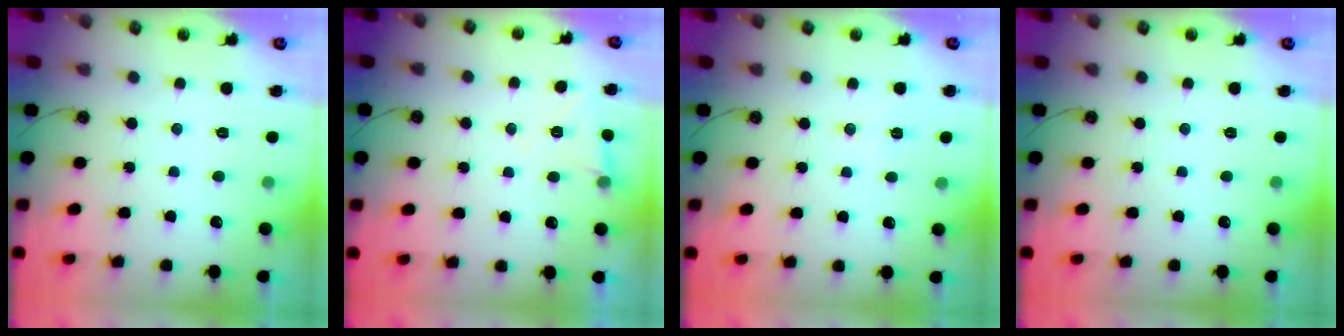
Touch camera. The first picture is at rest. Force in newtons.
{"total": 4.6, "press": 4.5, "slide": 1.0}
{"total": 6.0, "press": 4.0, "slide": 4.5}
{"total": 0.0}